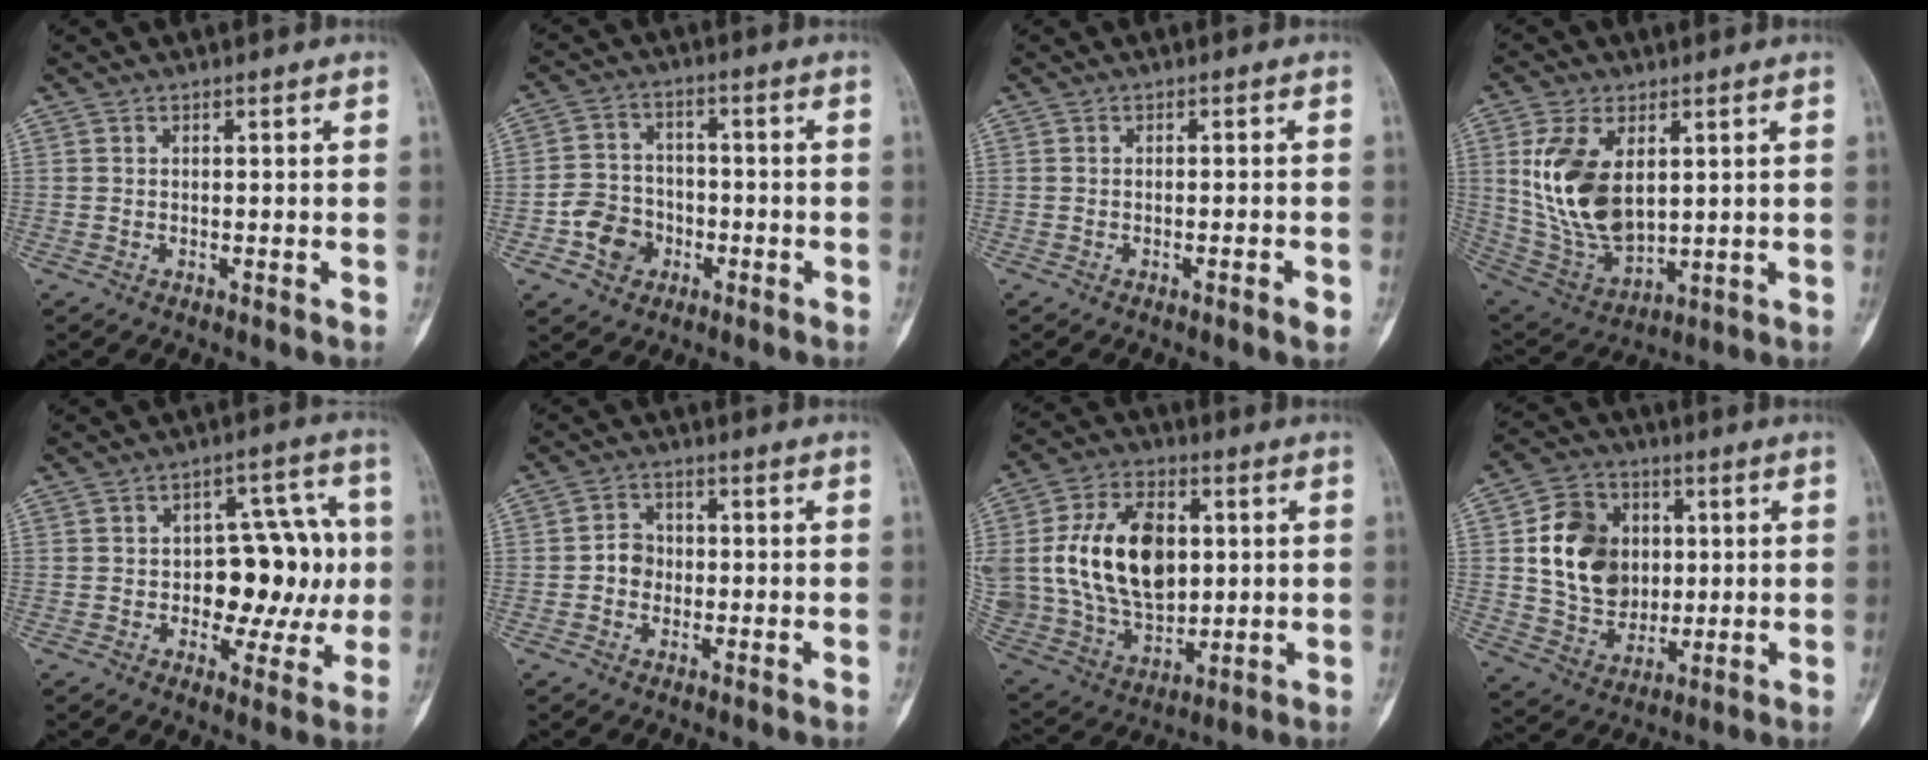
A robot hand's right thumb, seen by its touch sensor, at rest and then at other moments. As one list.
[{"total": 7.6, "force": [-3.1, 6.3, 3.0], "torque": [-0.027, 0.024, -0.054]}, {"total": 2.1, "force": [-1.1, 0.1, 1.8], "torque": [-0.032, 0.002, -0.016]}, {"total": 15.7, "force": [3.5, 9.0, 12.4], "torque": [-0.231, -0.018, 0.086]}, {"total": 13.7, "force": [-0.6, 8.2, 10.9], "torque": [-0.090, 0.036, -0.003]}, {"total": 3.6, "force": [-0.6, 3.2, 1.6], "torque": [-0.007, 0.012, -0.020]}, {"total": 22.6, "force": [3.3, 15.0, 16.6], "torque": [-0.303, -0.003, 0.076]}, {"total": 15.1, "force": [2.3, 12.1, 8.8], "torque": [-0.116, -0.003, 0.048]}]